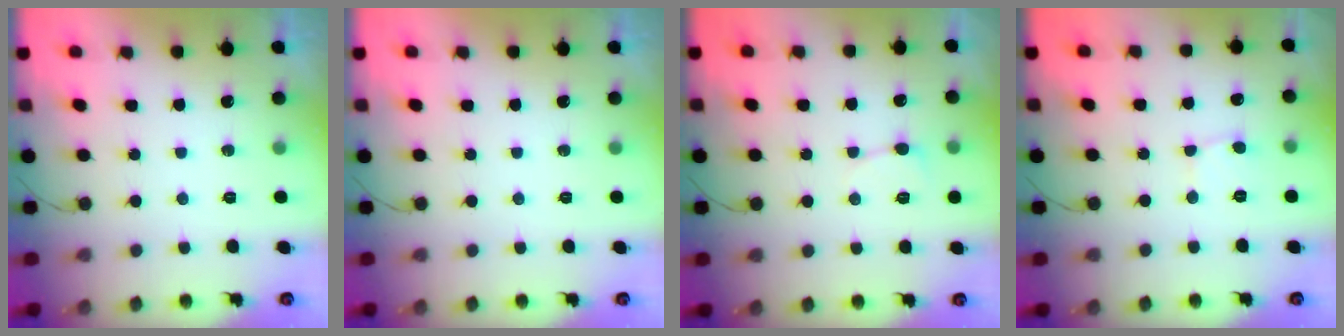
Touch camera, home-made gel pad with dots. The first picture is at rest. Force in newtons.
{"total": 0.0}
{"total": 3.7, "press": 3.6, "slide": 0.5}
{"total": 2.9, "press": 2.8, "slide": 0.3}